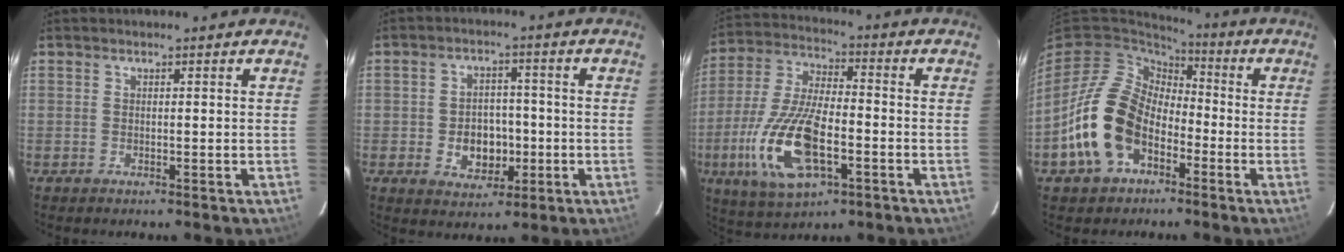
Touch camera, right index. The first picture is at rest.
{"total": 7.5, "force": [-1.8, 5.8, 4.3], "torque": [-0.089, 0.012, -0.016]}
{"total": 17.9, "force": [-5.8, 7.5, 15.2], "torque": [-0.333, -0.015, -0.106]}
{"total": 16.2, "force": [-5.8, 11.3, 10.1], "torque": [-0.222, 0.015, -0.102]}